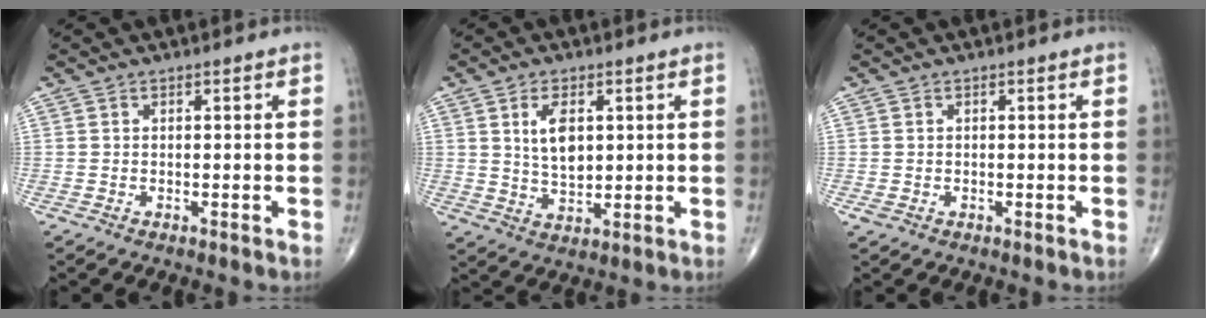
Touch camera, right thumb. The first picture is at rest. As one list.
[{"total": 6.8, "force": [1.9, 3.8, 5.3], "torque": [-0.082, -0.011, 0.040]}, {"total": 0.9, "force": [-0.3, 0.7, 0.5], "torque": [-0.013, 0.000, -0.003]}]